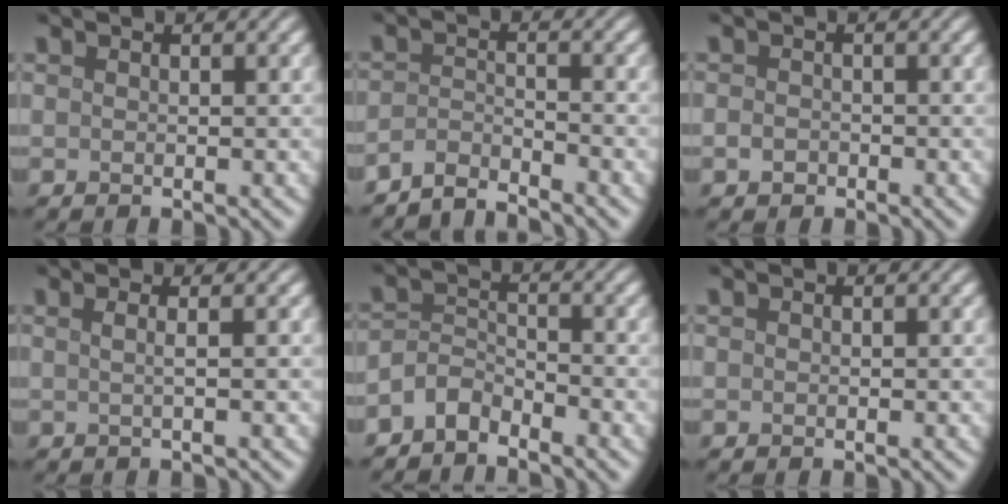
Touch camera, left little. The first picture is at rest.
{"total": 2.8, "force": [-2.7, 0.3, 0.6], "torque": [-0.012, 0.003, -0.062]}
{"total": 1.2, "force": [-0.6, 0.9, 0.5], "torque": [-0.007, -0.001, -0.013]}
{"total": 2.0, "force": [0.4, 0.8, 1.8], "torque": [-0.019, -0.003, -0.016]}
{"total": 2.7, "force": [-2.3, 1.1, 0.9], "torque": [-0.019, 0.009, -0.054]}
{"total": 0.0}